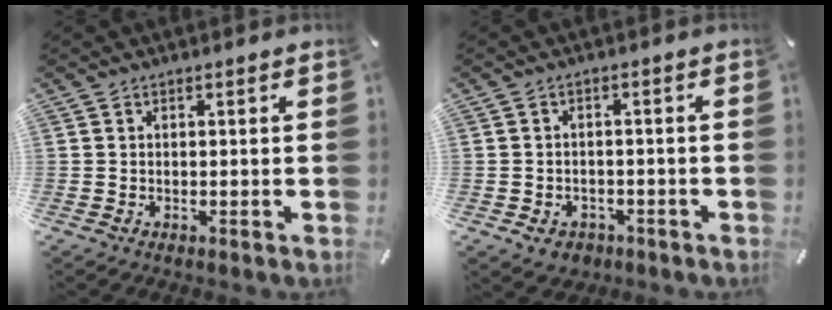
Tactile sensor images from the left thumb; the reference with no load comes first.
{"total": 4.1, "force": [-2.0, 3.3, 1.4], "torque": [-0.019, 0.005, -0.038]}